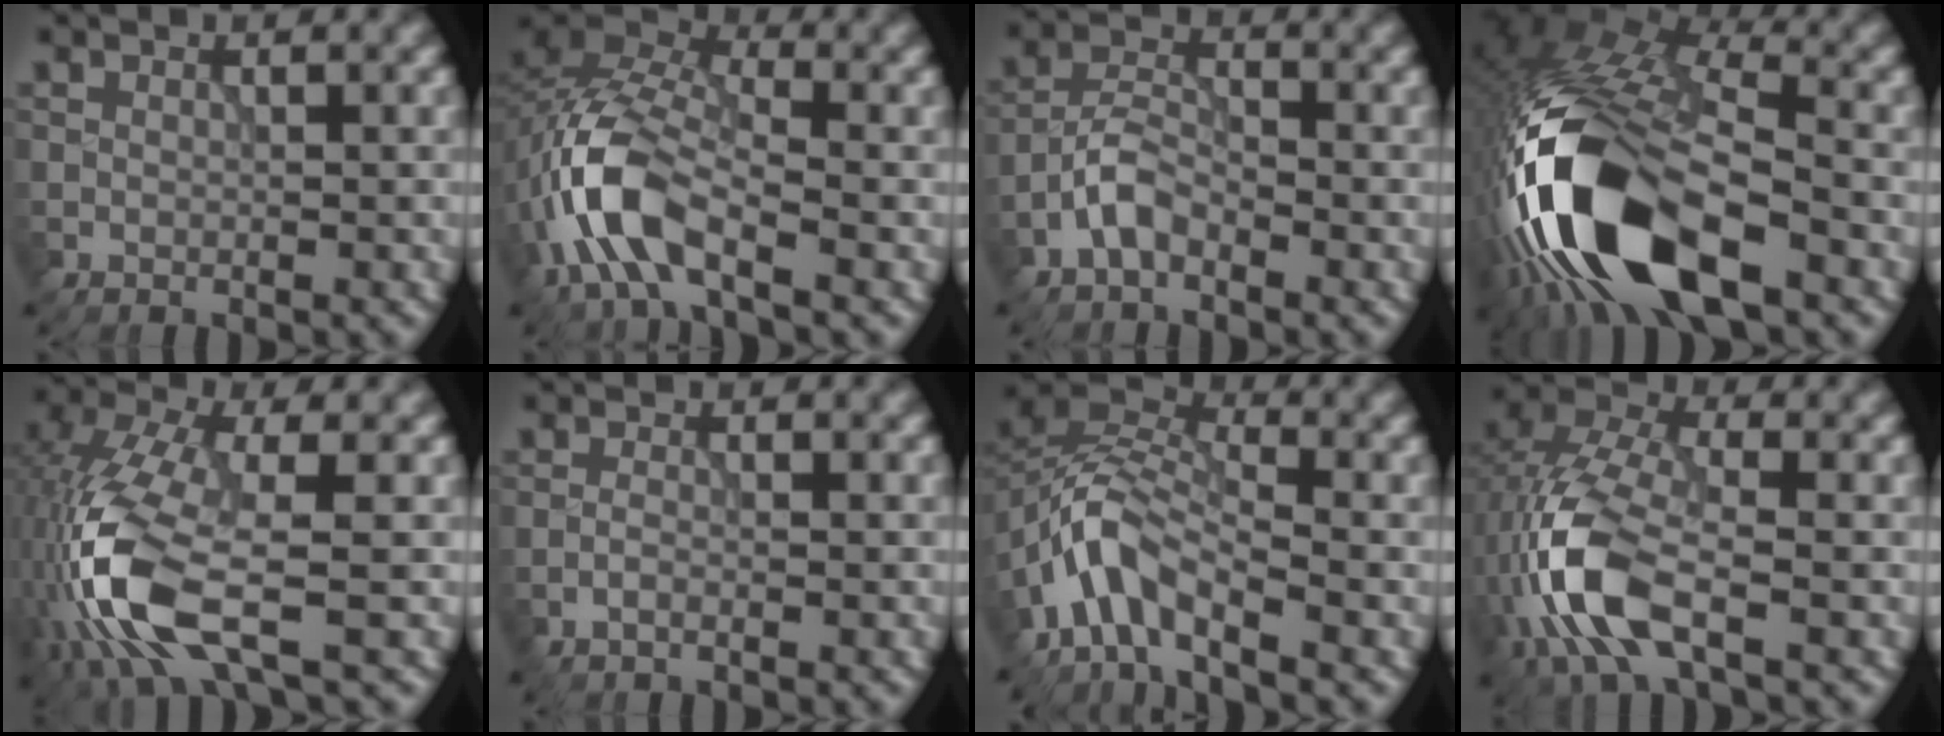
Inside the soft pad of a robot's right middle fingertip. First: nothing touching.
{"total": 7.7, "force": [-3.1, 3.7, 6.0], "torque": [-0.128, 0.012, -0.071]}
{"total": 3.0, "force": [-1.9, 1.4, 1.8], "torque": [-0.034, 0.013, -0.046]}
{"total": 15.6, "force": [-6.6, 7.0, 12.3], "torque": [-0.239, -0.018, -0.119]}
{"total": 9.9, "force": [-3.5, 4.0, 8.3], "torque": [-0.196, -0.003, -0.079]}
{"total": 0.6, "force": [-0.4, 0.2, 0.4], "torque": [-0.011, 0.003, -0.013]}
{"total": 5.2, "force": [-3.2, 2.1, 3.5], "torque": [-0.058, 0.009, -0.073]}
{"total": 8.2, "force": [-2.7, 3.9, 6.7], "torque": [-0.157, 0.012, -0.064]}